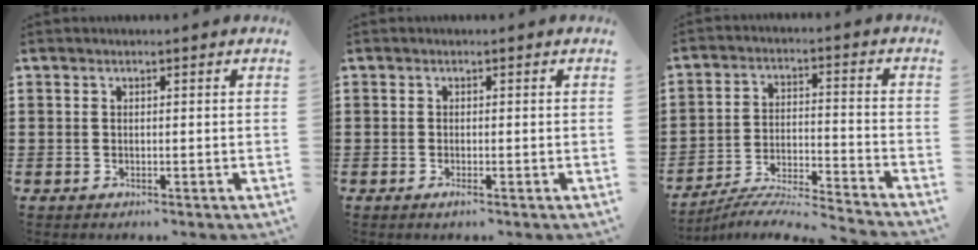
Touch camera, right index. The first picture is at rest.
{"total": 0.8, "force": [-0.4, 0.1, 0.6], "torque": [-0.011, -0.005, -0.007]}
{"total": 6.0, "force": [-5.7, -0.2, 1.7], "torque": [-0.038, -0.007, -0.116]}